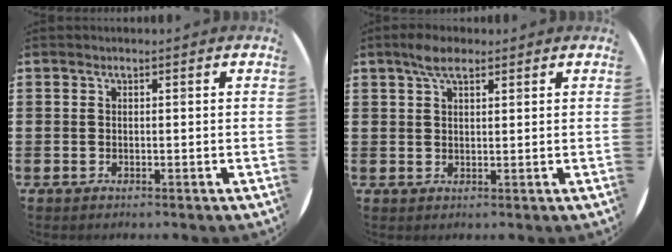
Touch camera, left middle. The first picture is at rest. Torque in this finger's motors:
{"motor_torque": [0.87, -0.60, 0.08, 0.07]}